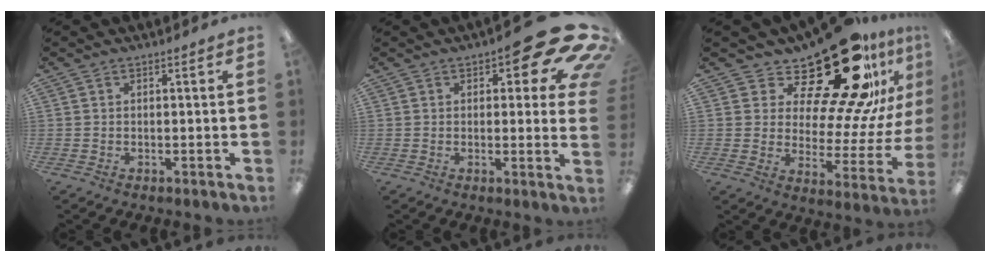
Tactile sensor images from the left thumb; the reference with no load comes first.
{"total": 14.9, "force": [7.6, 6.3, 11.2], "torque": [-0.128, -0.054, 0.127]}
{"total": 26.4, "force": [18.1, 8.8, 17.1], "torque": [-0.249, -0.138, 0.295]}